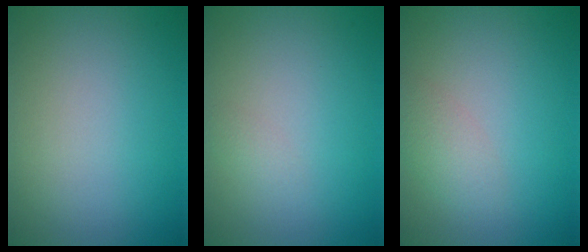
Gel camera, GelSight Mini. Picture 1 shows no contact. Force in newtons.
{"total": 0.6, "press": 0.6, "slide": 0.0}
{"total": 2.0, "press": 2.0, "slide": 0.1}